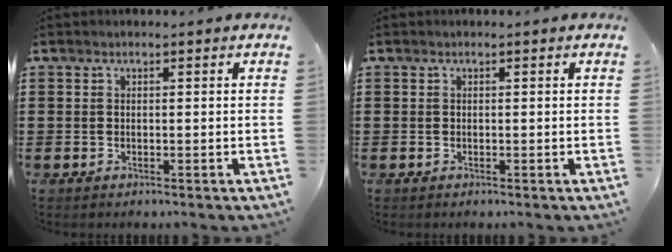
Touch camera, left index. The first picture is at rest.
{"total": 0.0}